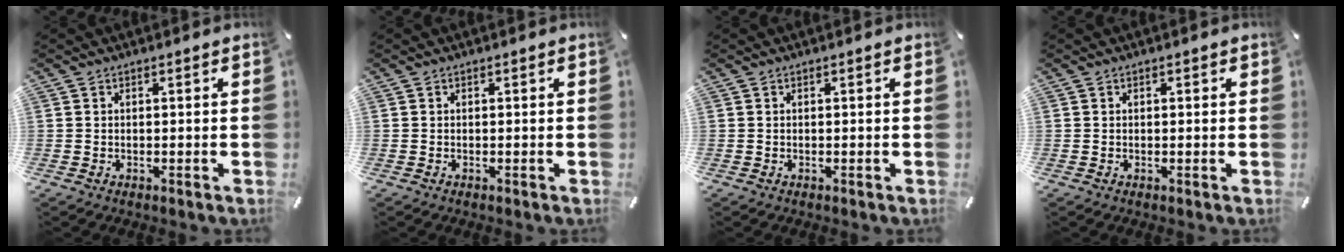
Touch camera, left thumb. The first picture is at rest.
{"total": 0.0}
{"total": 0.0}
{"total": 0.0}